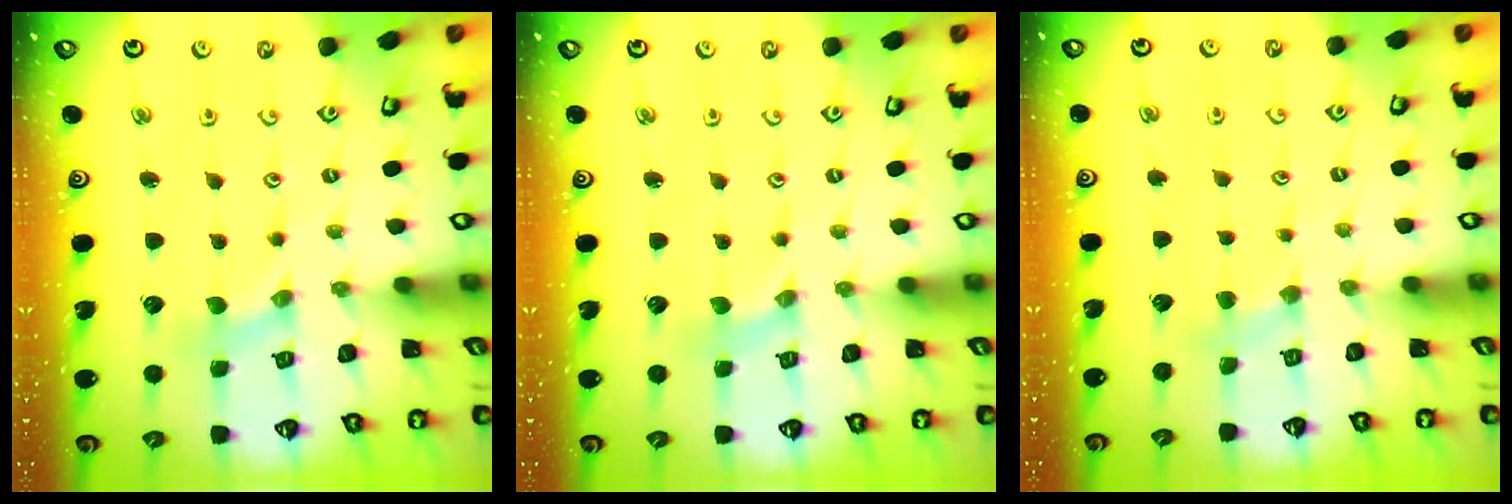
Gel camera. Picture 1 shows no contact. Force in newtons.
{"total": 0.0}
{"total": 2.8, "press": 2.8, "slide": 0.4}